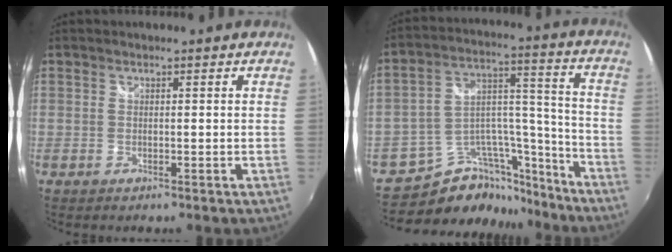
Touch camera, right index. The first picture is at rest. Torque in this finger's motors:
{"motor_torque": [-1.21, -0.09, -0.64, -0.21]}